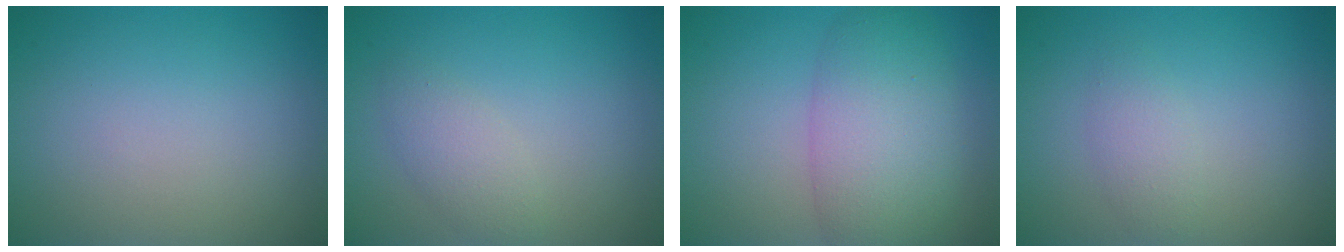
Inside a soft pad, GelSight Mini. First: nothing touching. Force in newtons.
{"total": 2.1, "press": 2.1, "slide": 0.1}
{"total": 6.9, "press": 6.9, "slide": 0.2}
{"total": 1.7, "press": 1.7, "slide": 0.0}